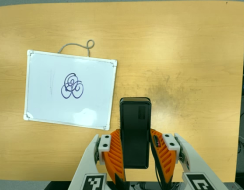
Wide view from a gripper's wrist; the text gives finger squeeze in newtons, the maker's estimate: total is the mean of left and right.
{"total": 4.0, "left": 2.7, "right": 5.2}